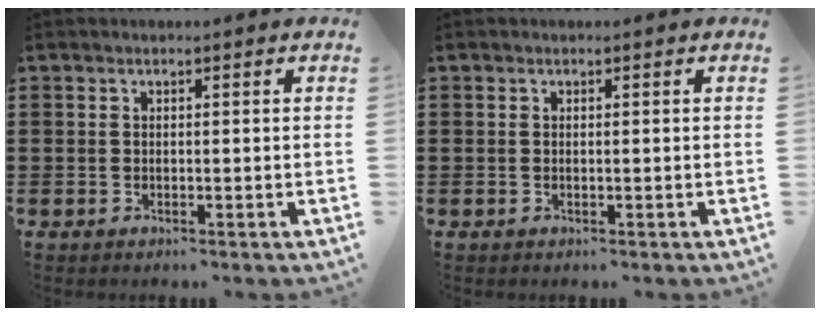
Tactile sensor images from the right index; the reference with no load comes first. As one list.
[{"total": 0.0}]